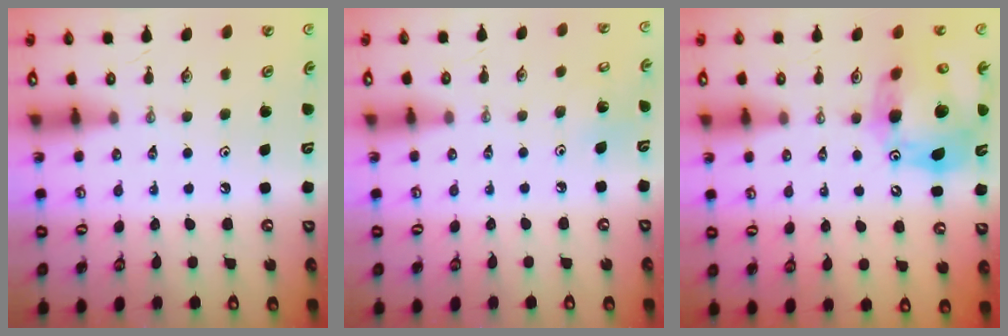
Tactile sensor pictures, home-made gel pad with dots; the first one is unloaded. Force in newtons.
{"total": 5.0, "press": 4.9, "slide": 0.4}
{"total": 17.4, "press": 17.2, "slide": 2.7}